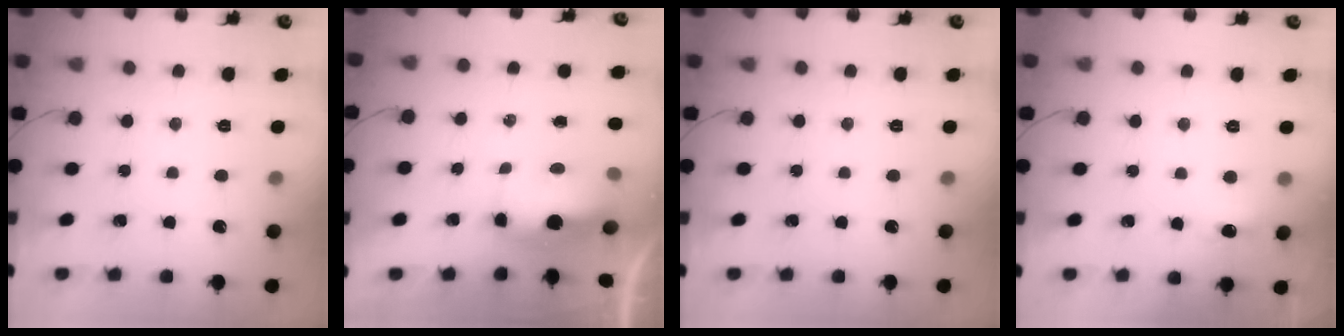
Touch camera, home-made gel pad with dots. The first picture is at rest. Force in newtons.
{"total": 6.0, "press": 5.9, "slide": 1.0}
{"total": 0.0}
{"total": 6.2, "press": 6.0, "slide": 1.9}